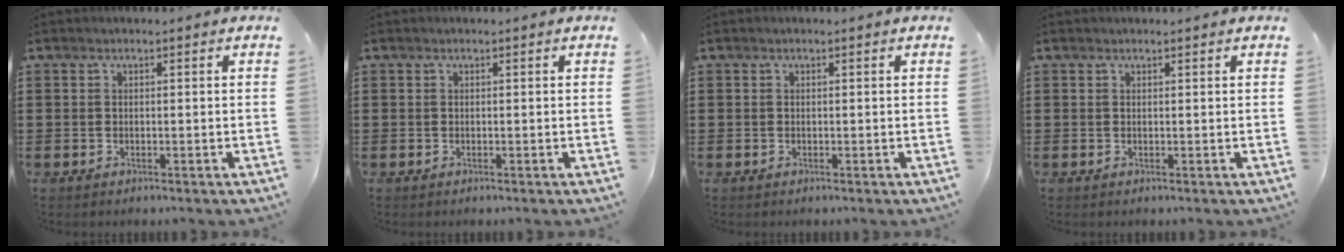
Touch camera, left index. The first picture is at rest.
{"total": 0.0}
{"total": 0.0}
{"total": 0.0}